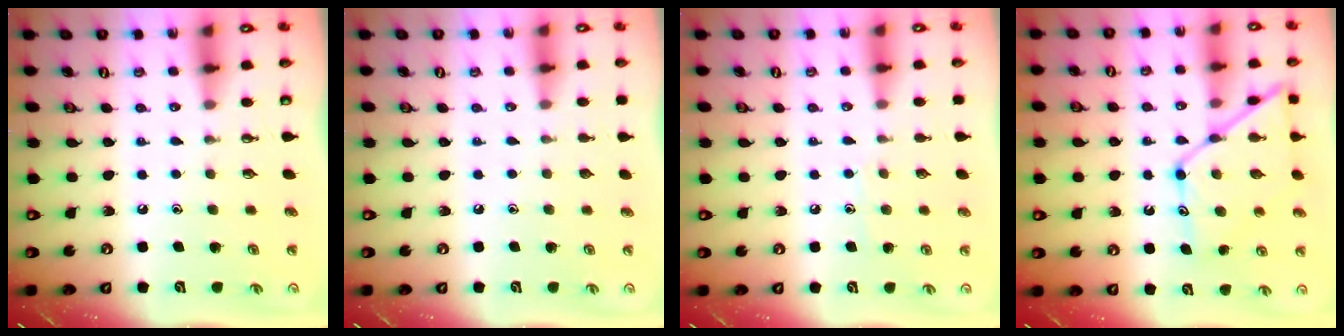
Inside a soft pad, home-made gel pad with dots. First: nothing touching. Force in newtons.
{"total": 0.0}
{"total": 5.9, "press": 5.8, "slide": 0.7}
{"total": 15.4, "press": 15.3, "slide": 1.3}